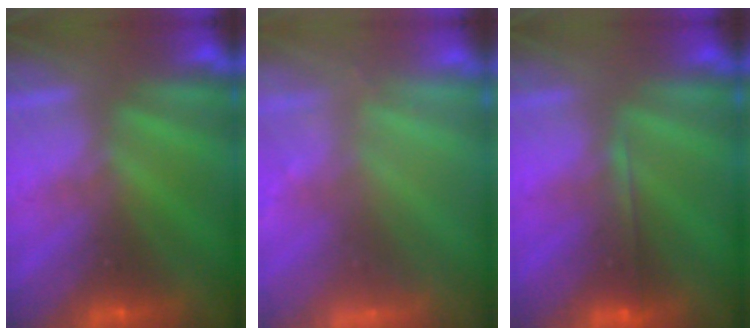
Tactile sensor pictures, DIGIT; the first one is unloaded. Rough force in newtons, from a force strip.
{"total": 2.5}
{"total": 1.9}